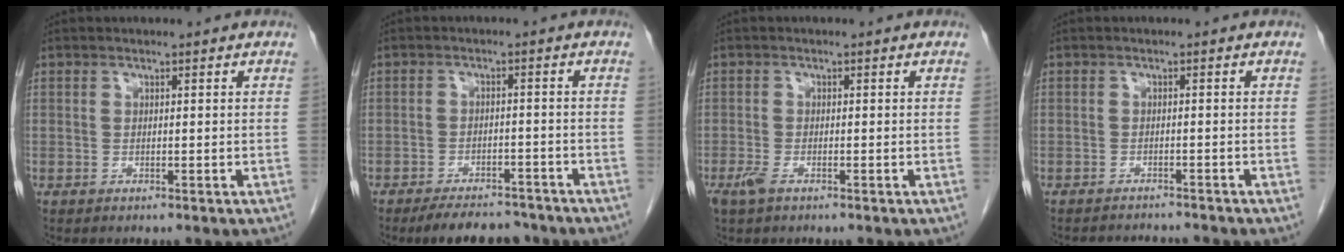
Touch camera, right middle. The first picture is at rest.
{"total": 8.0, "force": [-7.1, 2.7, 2.6], "torque": [-0.030, -0.001, -0.100]}
{"total": 2.1, "force": [-1.3, 0.7, 1.5], "torque": [-0.039, -0.004, -0.024]}
{"total": 4.0, "force": [-4.0, 0.0, 0.2], "torque": [0.004, -0.004, -0.058]}